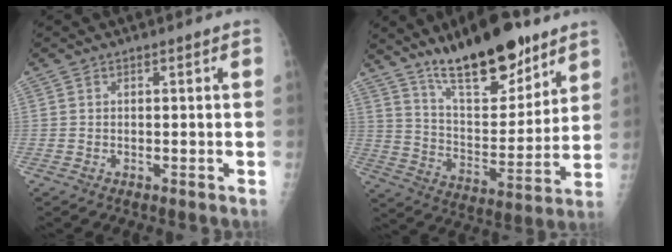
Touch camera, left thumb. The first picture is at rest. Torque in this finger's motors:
{"motor_torque": [0.35, 0.13, 0.81, -0.67, 0.09]}